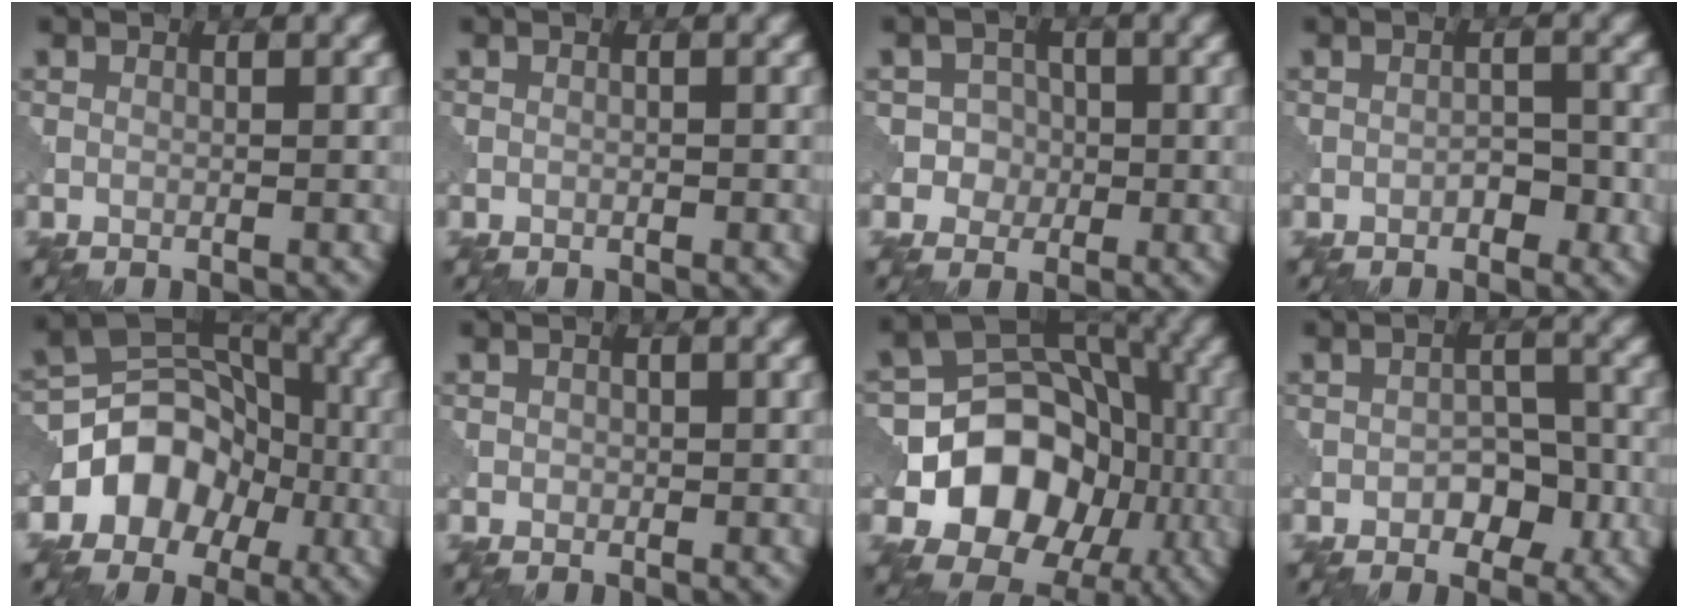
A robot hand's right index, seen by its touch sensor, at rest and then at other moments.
{"total": 0.0}
{"total": 3.3, "force": [-0.6, 3.2, 0.6], "torque": [0.009, 0.015, -0.027]}
{"total": 1.7, "force": [-0.8, 0.9, 1.2], "torque": [-0.018, 0.003, -0.015]}
{"total": 7.2, "force": [-2.3, 5.7, 3.7], "torque": [-0.039, 0.012, -0.054]}
{"total": 0.7, "force": [0.0, 0.6, 0.2], "torque": [0.001, -0.002, -0.003]}
{"total": 12.6, "force": [-3.5, 9.6, 7.5], "torque": [-0.107, 0.001, -0.070]}
{"total": 3.7, "force": [-1.4, 2.4, 2.5], "torque": [-0.028, 0.002, -0.021]}